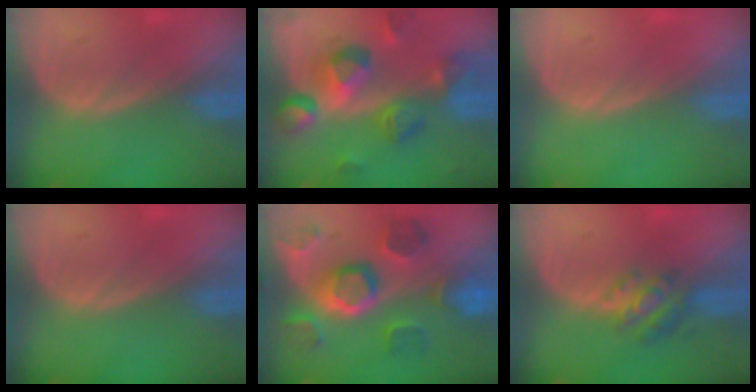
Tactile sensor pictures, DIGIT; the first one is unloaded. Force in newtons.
{"total": 10.3, "press": 9.3, "slide": 4.6}
{"total": 0.0}
{"total": 0.0}
{"total": 10.7, "press": 9.7, "slide": 4.4}
{"total": 4.8, "press": 4.5, "slide": 1.6}